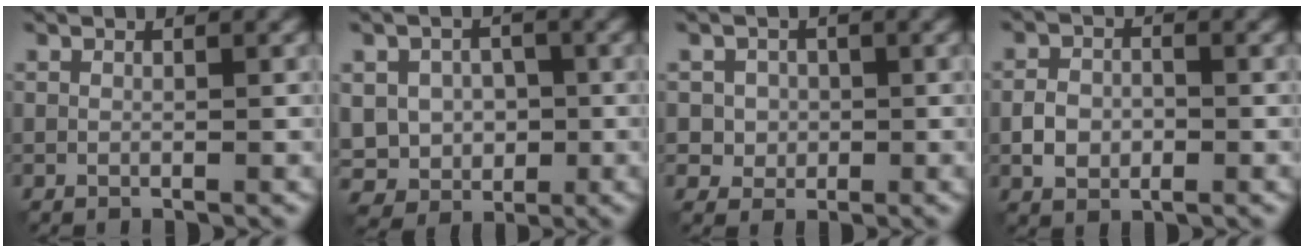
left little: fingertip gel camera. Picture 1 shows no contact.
{"total": 6.2, "force": [0.0, 5.4, 3.0], "torque": [-0.059, 0.002, -0.010]}
{"total": 2.8, "force": [0.3, 2.7, 0.8], "torque": [-0.006, -0.002, 0.008]}
{"total": 2.7, "force": [-0.7, 1.9, 1.7], "torque": [-0.033, 0.001, -0.018]}